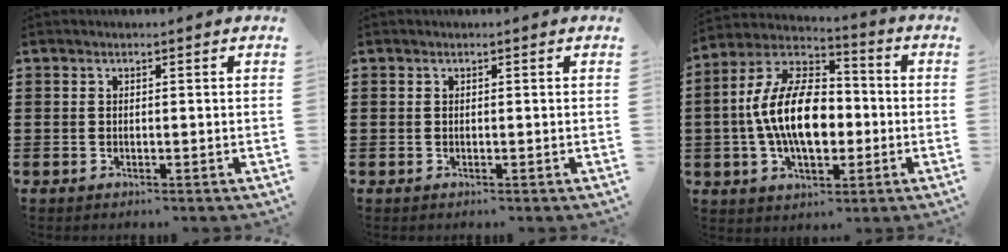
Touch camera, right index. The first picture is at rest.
{"total": 0.0}
{"total": 13.7, "force": [-1.3, 7.7, 11.2], "torque": [-0.247, 0.000, -0.028]}